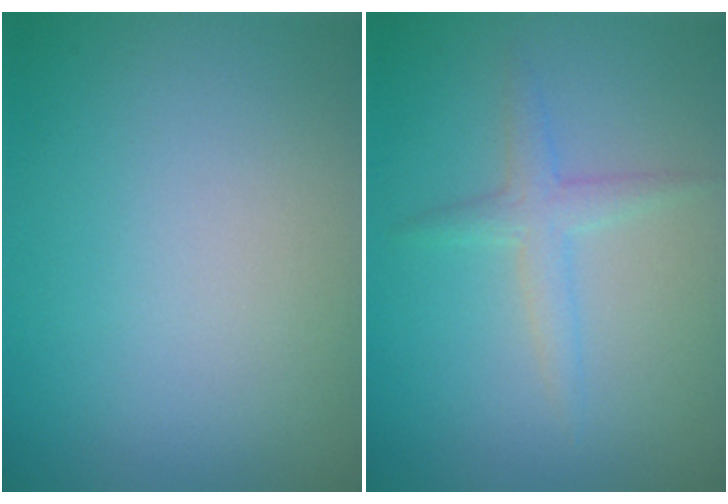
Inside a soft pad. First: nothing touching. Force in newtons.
{"total": 2.0, "press": 2.0, "slide": 0.1}